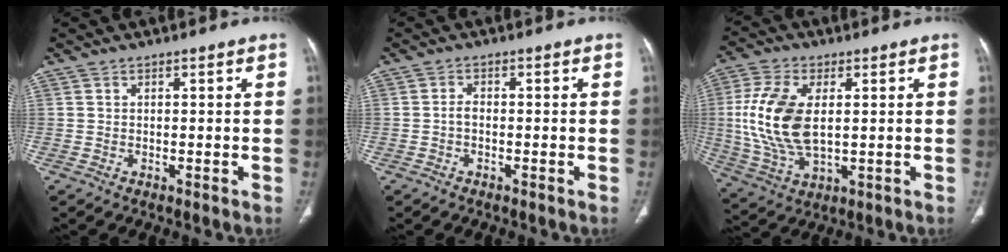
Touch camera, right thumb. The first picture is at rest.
{"total": 1.5, "force": [-0.5, 0.8, 1.1], "torque": [-0.021, 0.004, -0.011]}
{"total": 15.0, "force": [1.5, 8.2, 12.4], "torque": [-0.266, -0.007, 0.034]}